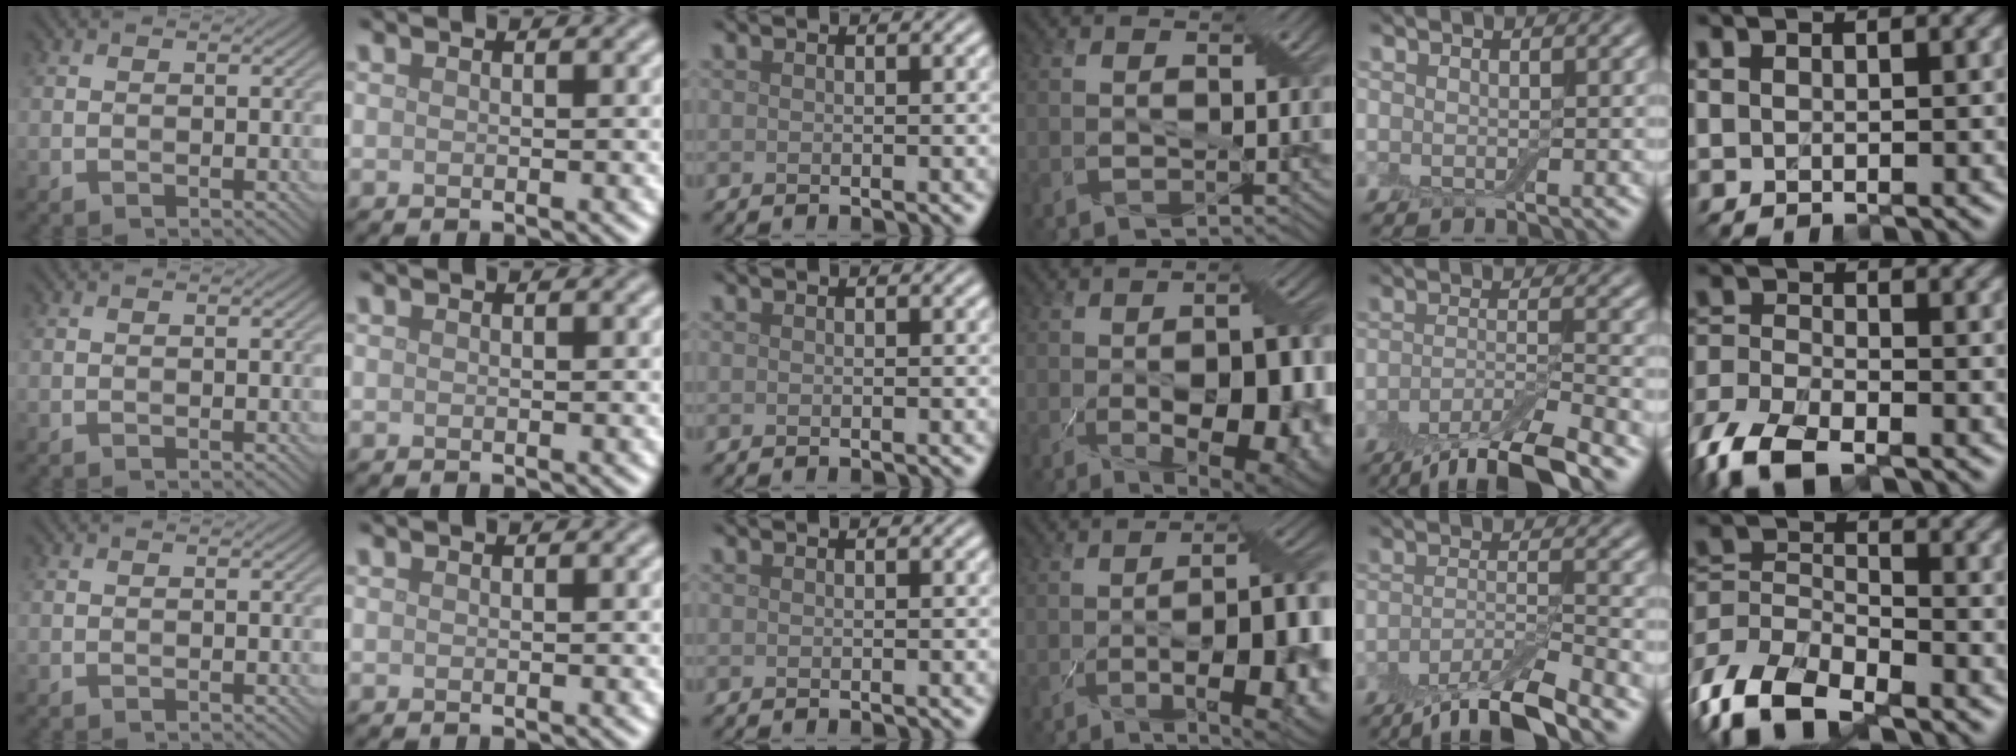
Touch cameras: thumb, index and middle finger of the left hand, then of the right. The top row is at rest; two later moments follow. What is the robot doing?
{"motion": "insert", "object": "drawer"}